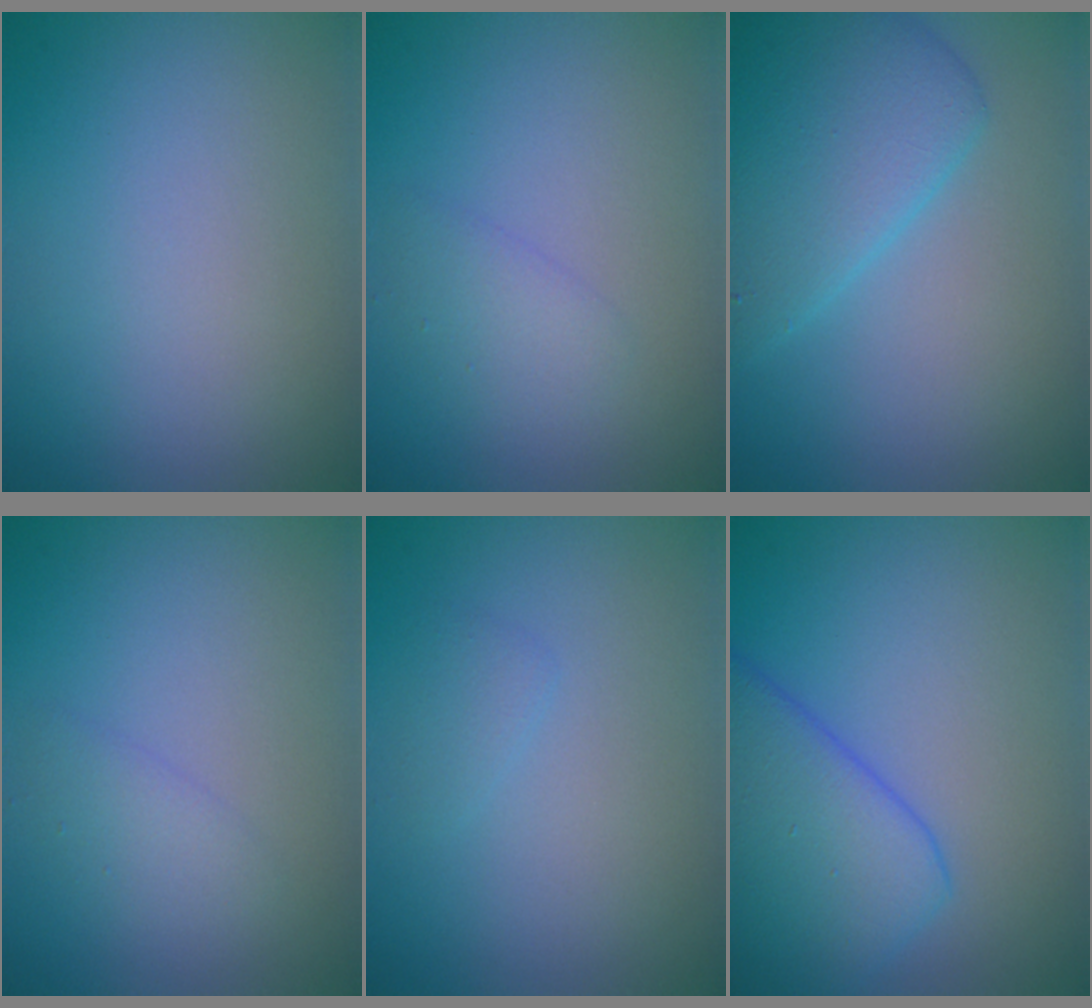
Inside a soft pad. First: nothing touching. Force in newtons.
{"total": 1.6, "press": 1.6, "slide": 0.1}
{"total": 6.0, "press": 6.0, "slide": 0.2}
{"total": 1.4, "press": 1.4, "slide": 0.2}
{"total": 0.9, "press": 0.9, "slide": 0.0}
{"total": 6.9, "press": 6.9, "slide": 0.5}